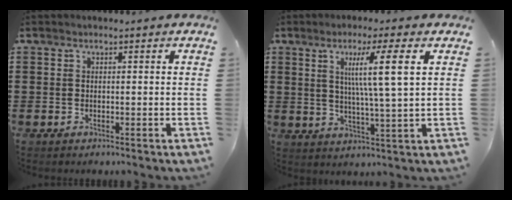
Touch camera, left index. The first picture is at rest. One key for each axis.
{"total": 8.2, "fx": 3.0, "fy": -0.2, "fz": 7.7, "tx": -0.147, "ty": -0.003, "tz": 0.042}